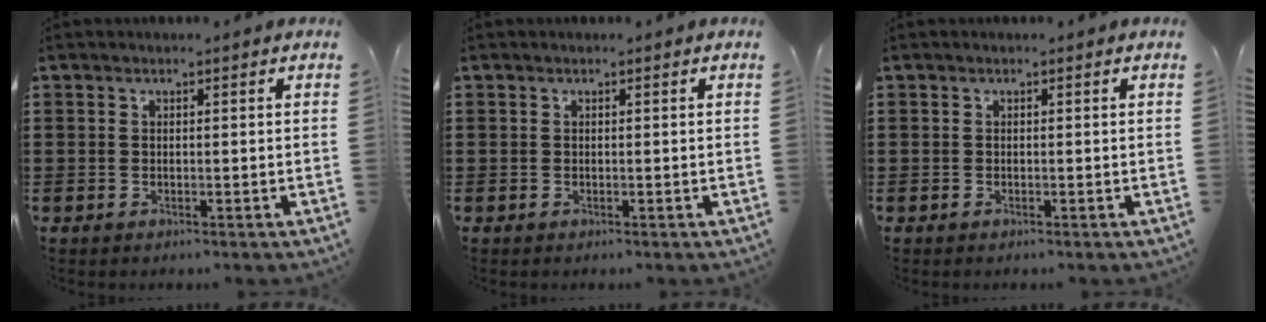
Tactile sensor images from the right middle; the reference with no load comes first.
{"total": 0.0}
{"total": 0.0}